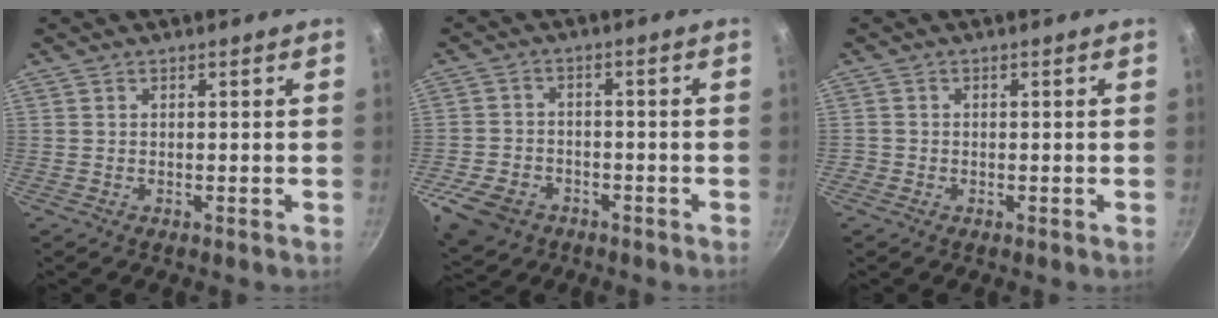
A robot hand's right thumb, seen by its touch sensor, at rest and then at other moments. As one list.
[{"total": 10.7, "force": [-5.2, 7.7, 5.3], "torque": [-0.106, 0.026, -0.091]}, {"total": 1.1, "force": [-0.5, 0.9, 0.1], "torque": [-0.003, 0.001, -0.011]}]